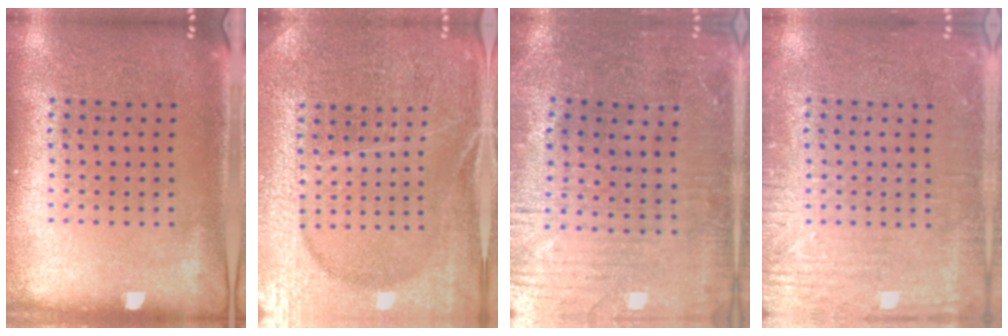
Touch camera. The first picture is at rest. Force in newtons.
{"total": 4.2, "press": 4.0, "slide": 1.3}
{"total": 1.1, "press": 1.0, "slide": 0.4}
{"total": 3.0, "press": 3.0, "slide": 0.3}